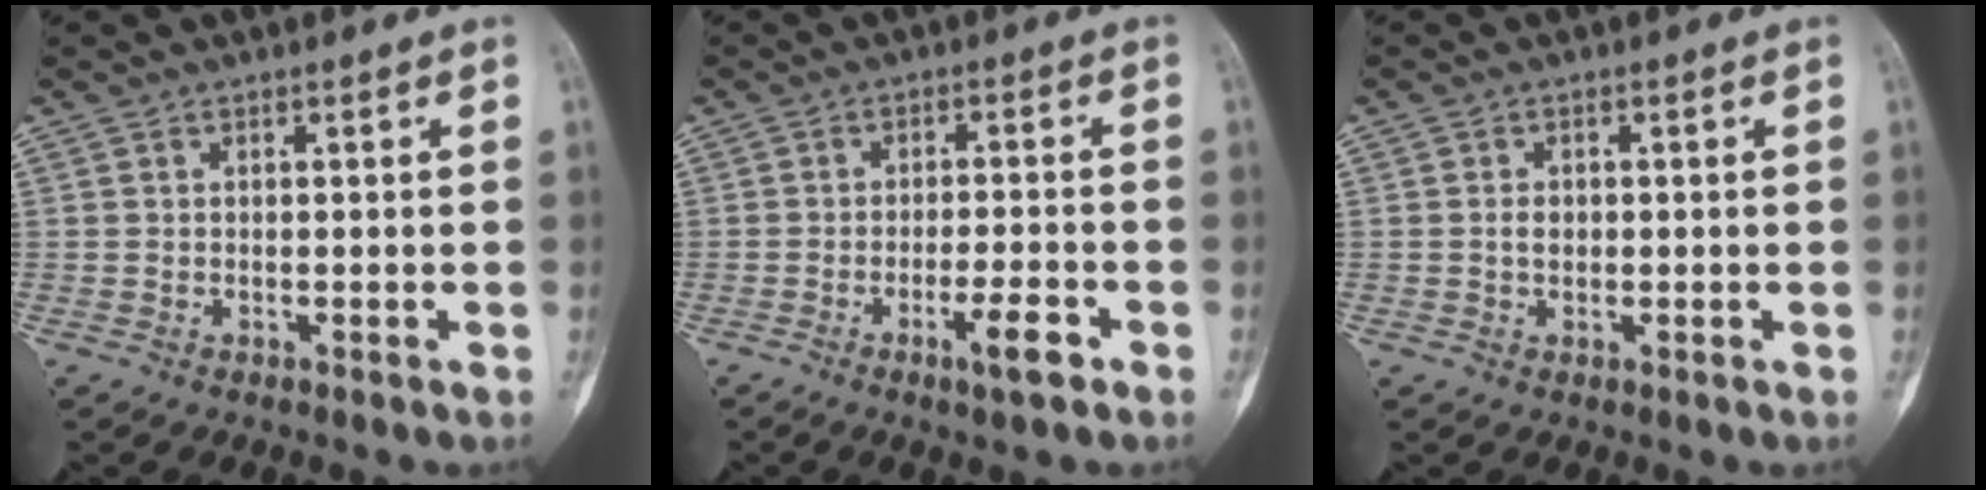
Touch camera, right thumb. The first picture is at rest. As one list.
[{"total": 5.2, "force": [-2.8, 0.9, 4.3], "torque": [-0.075, 0.014, -0.046]}, {"total": 1.9, "force": [0.0, 1.4, 1.3], "torque": [-0.014, 0.002, 0.000]}]